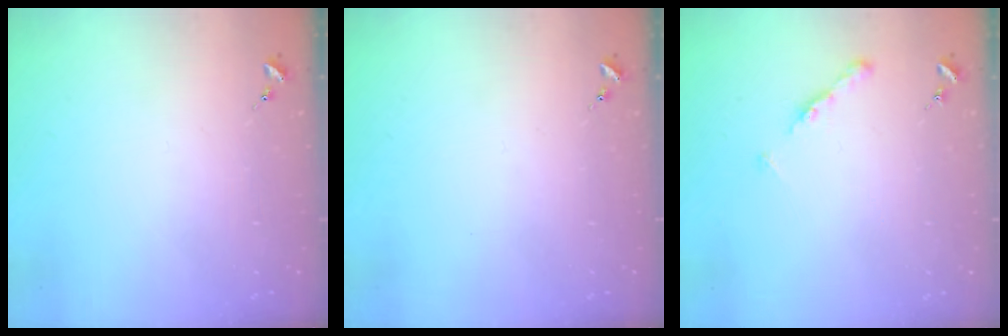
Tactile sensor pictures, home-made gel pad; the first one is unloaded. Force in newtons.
{"total": 0.0}
{"total": 5.3, "press": 5.2, "slide": 0.6}